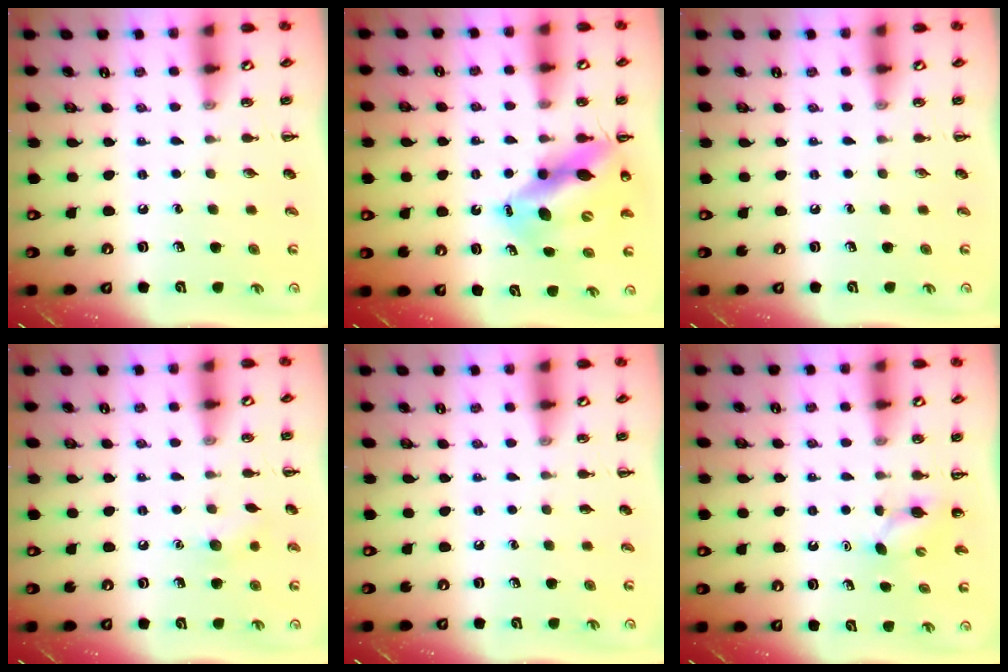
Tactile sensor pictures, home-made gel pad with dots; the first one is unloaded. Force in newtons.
{"total": 14.7, "press": 14.1, "slide": 4.2}
{"total": 0.0}
{"total": 6.0, "press": 5.8, "slide": 1.4}
{"total": 0.0}
{"total": 3.6, "press": 3.4, "slide": 1.1}